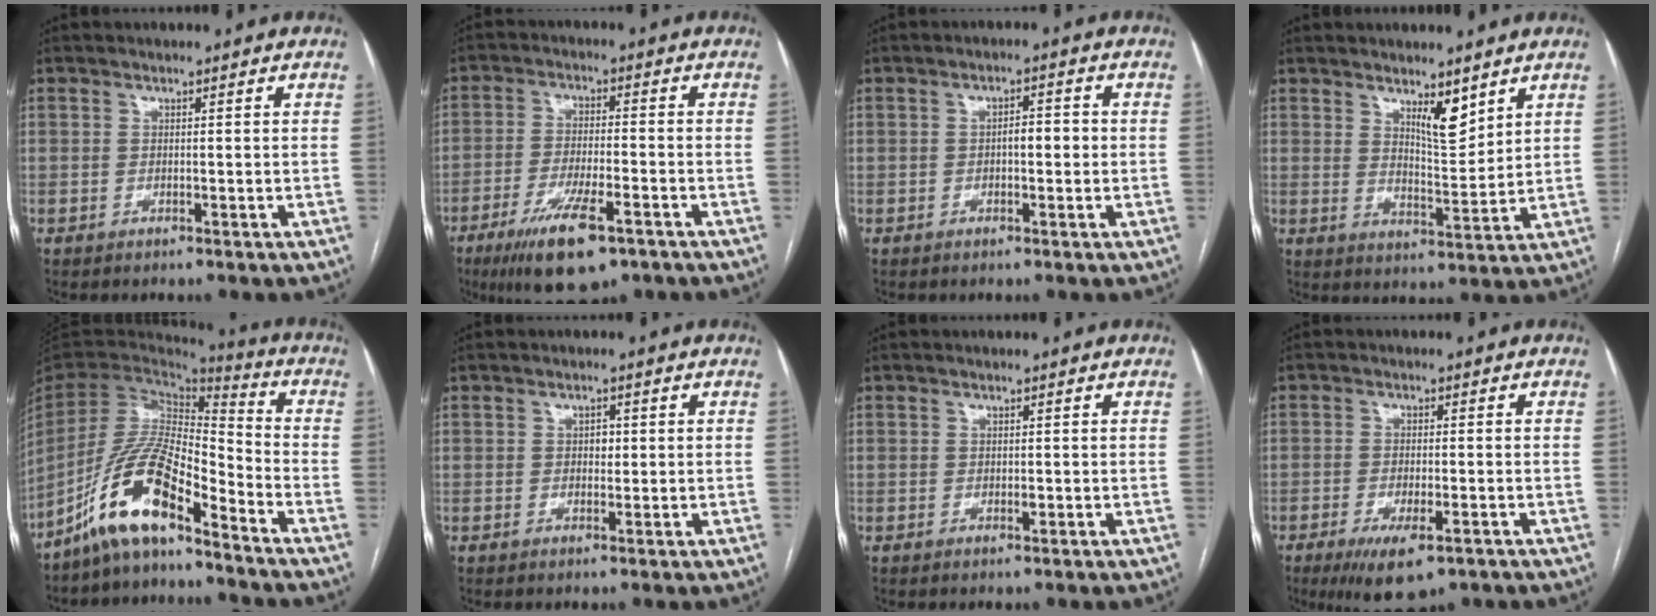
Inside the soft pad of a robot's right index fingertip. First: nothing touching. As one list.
[{"total": 11.7, "force": [-7.0, 2.8, 9.0], "torque": [-0.171, -0.020, -0.115]}, {"total": 2.9, "force": [-0.3, 1.1, 2.7], "torque": [-0.038, 0.010, -0.005]}, {"total": 5.7, "force": [3.7, 1.4, 4.0], "torque": [-0.072, -0.013, 0.067]}, {"total": 13.1, "force": [-9.2, 2.8, 8.9], "torque": [-0.187, 0.012, -0.174]}, {"total": 1.5, "force": [0.1, 1.0, 1.1], "torque": [-0.013, 0.003, 0.002]}, {"total": 0.6, "force": [-0.1, 0.3, 0.5], "torque": [-0.007, -0.001, -0.002]}, {"total": 7.7, "force": [-4.6, 2.4, 5.8], "torque": [-0.098, -0.015, -0.070]}]